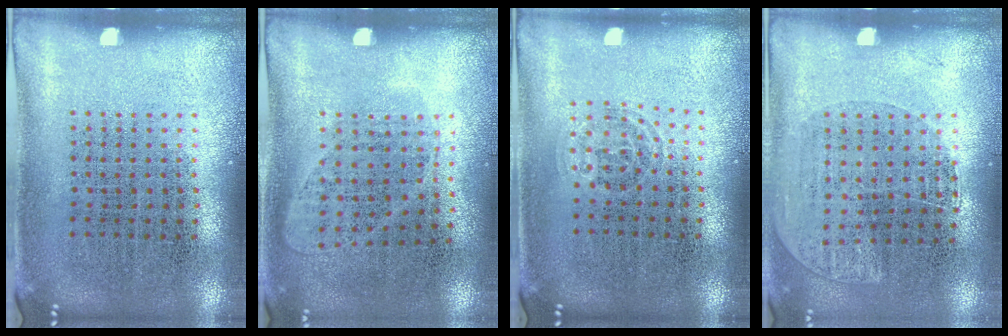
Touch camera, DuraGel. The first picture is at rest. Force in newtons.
{"total": 1.0, "press": 0.8, "slide": 0.5}
{"total": 0.9, "press": 0.5, "slide": 0.7}
{"total": 1.0, "press": 0.9, "slide": 0.5}